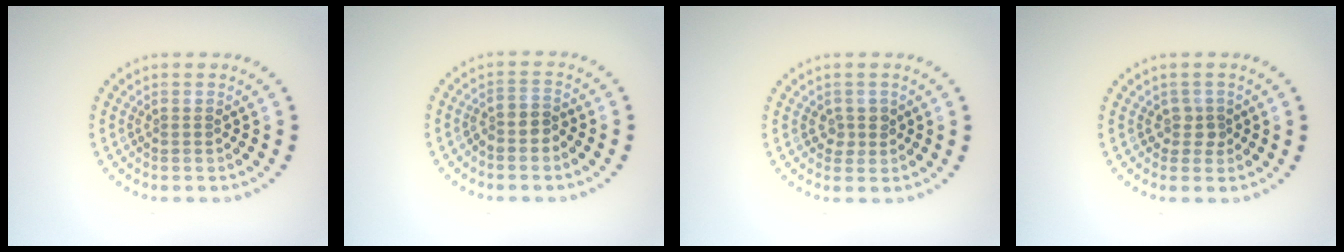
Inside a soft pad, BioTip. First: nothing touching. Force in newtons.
{"total": 1.5, "press": 1.2, "slide": 0.9}
{"total": 1.4, "press": 1.3, "slide": 0.5}
{"total": 1.4, "press": 1.1, "slide": 0.8}